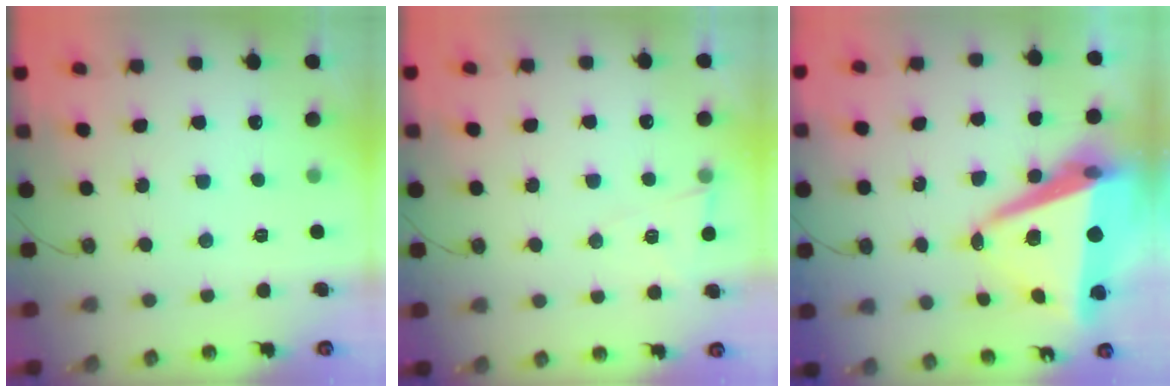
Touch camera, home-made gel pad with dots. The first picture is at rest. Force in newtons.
{"total": 5.5, "press": 5.4, "slide": 1.0}
{"total": 16.3, "press": 16.0, "slide": 2.9}